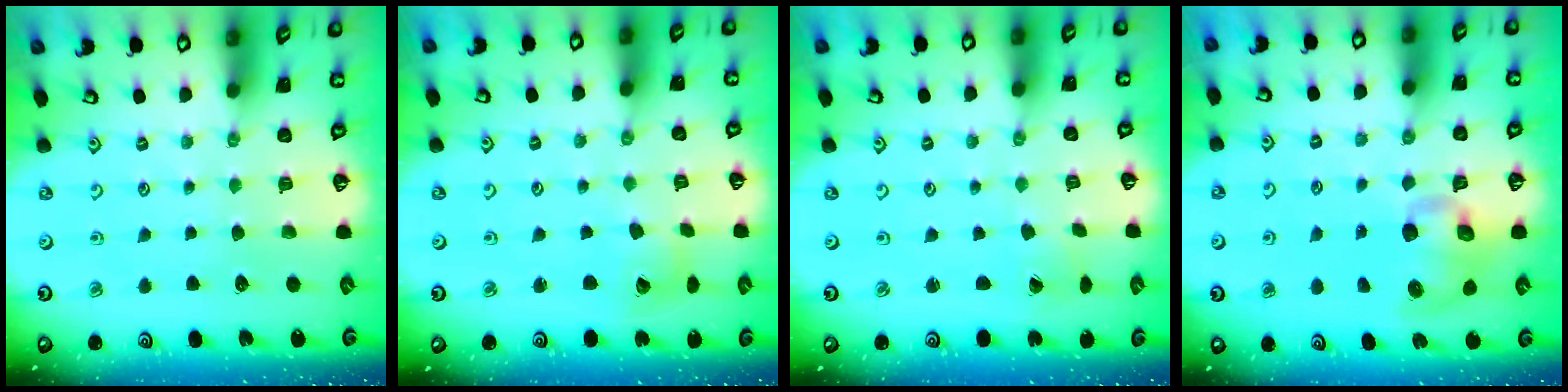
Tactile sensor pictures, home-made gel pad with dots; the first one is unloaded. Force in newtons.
{"total": 6.1, "press": 6.0, "slide": 0.9}
{"total": 0.0}
{"total": 9.9, "press": 9.8, "slide": 1.9}